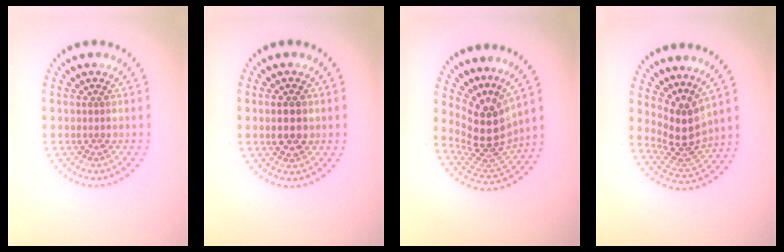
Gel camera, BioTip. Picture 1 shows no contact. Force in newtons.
{"total": 2.7, "press": 2.7, "slide": 0.3}
{"total": 5.1, "press": 3.7, "slide": 3.5}
{"total": 3.9, "press": 2.9, "slide": 2.6}